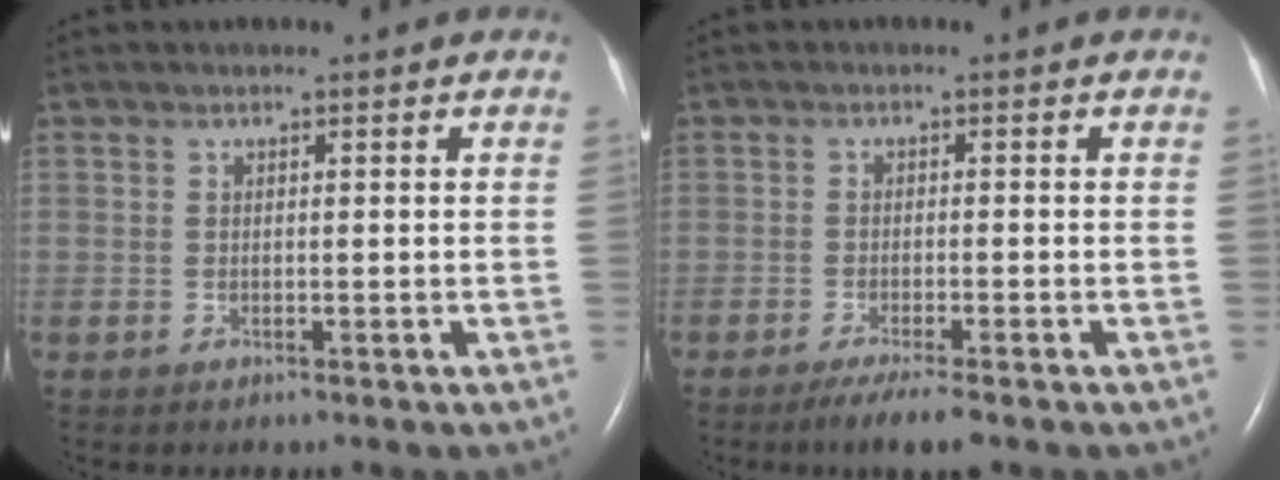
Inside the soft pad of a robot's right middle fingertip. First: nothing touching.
{"total": 4.7, "force": [-3.3, 0.2, 3.3], "torque": [-0.058, -0.013, -0.054]}